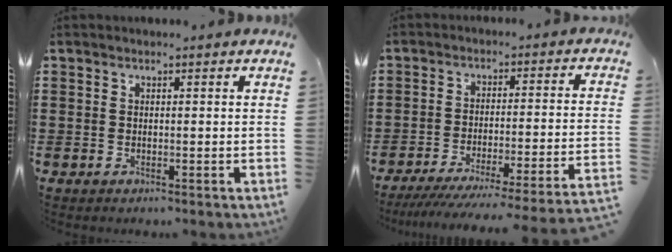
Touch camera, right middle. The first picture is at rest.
{"total": 5.7, "force": [-4.8, -0.9, 2.9], "torque": [-0.053, -0.029, -0.099]}